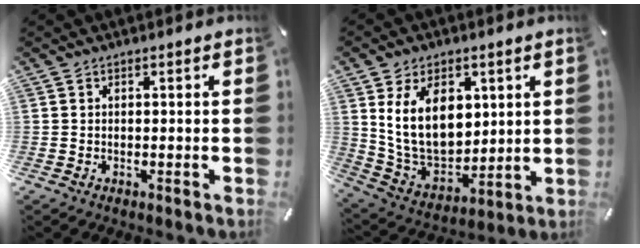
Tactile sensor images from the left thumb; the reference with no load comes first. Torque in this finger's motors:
{"motor_torque": [2.43, 2.43, 2.04, -0.73, 0.28]}